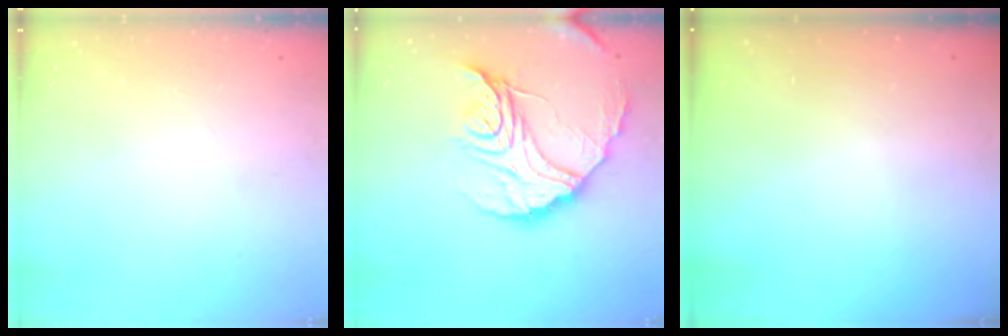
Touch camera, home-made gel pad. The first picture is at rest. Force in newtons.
{"total": 20.5, "press": 20.5, "slide": 2.0}
{"total": 3.0, "press": 3.0, "slide": 0.1}